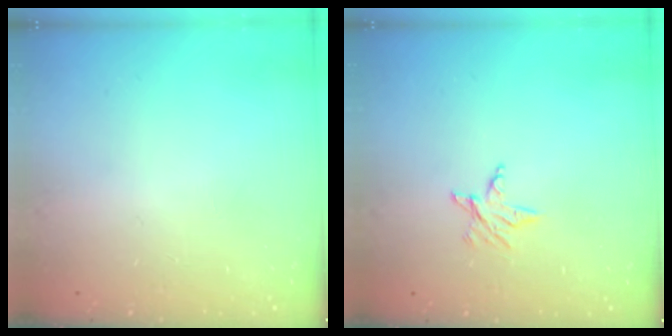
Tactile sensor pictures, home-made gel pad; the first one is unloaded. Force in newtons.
{"total": 3.2, "press": 3.2, "slide": 0.4}